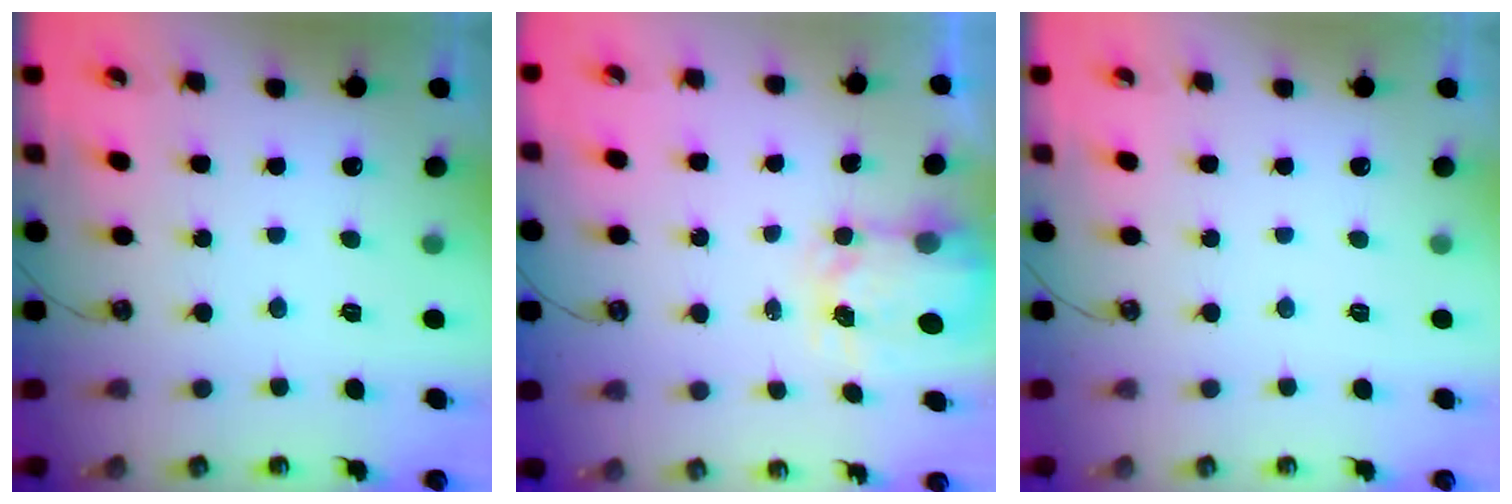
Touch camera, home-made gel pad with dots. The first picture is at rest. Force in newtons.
{"total": 3.9, "press": 3.8, "slide": 0.6}
{"total": 0.0}